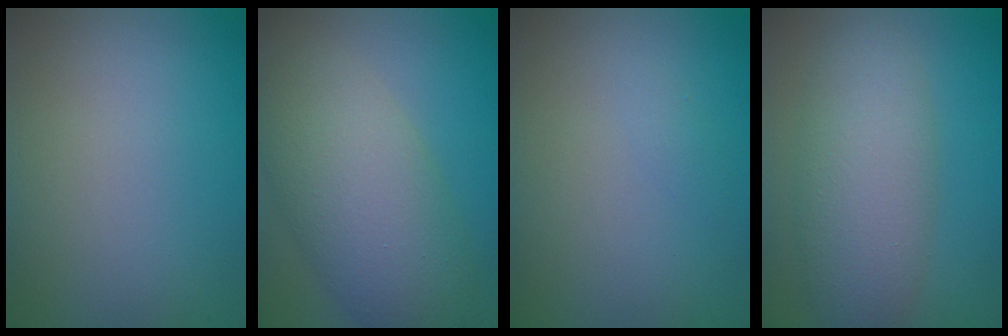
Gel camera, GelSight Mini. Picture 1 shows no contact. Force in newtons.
{"total": 7.9, "press": 7.9, "slide": 0.2}
{"total": 0.5, "press": 0.5, "slide": 0.0}
{"total": 5.3, "press": 5.3, "slide": 0.2}